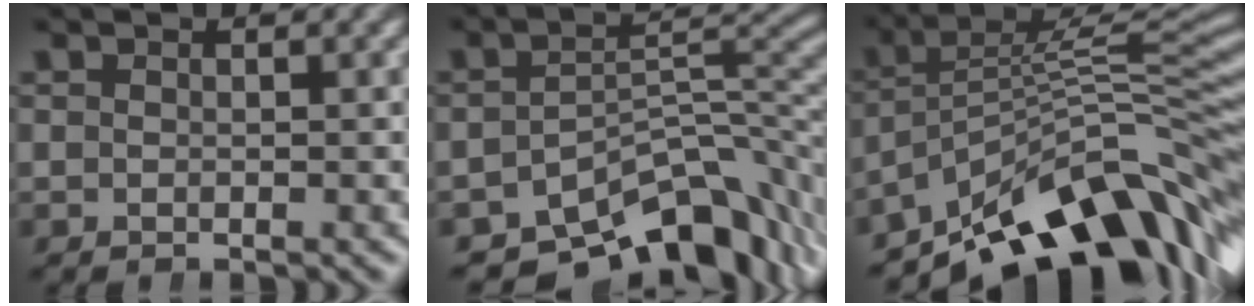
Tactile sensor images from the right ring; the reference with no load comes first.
{"total": 13.2, "force": [-8.3, 6.3, 8.2], "torque": [-0.087, -0.030, -0.114]}
{"total": 15.3, "force": [-7.8, 7.2, 11.0], "torque": [-0.134, -0.023, -0.101]}